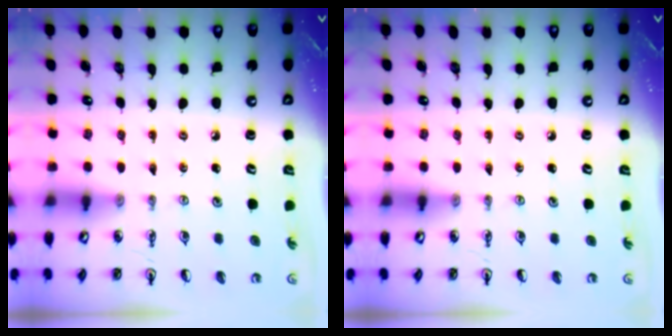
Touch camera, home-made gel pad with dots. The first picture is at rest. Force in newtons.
{"total": 0.0}